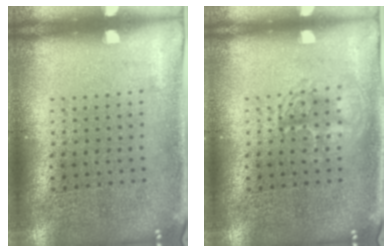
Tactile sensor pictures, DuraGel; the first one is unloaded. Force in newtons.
{"total": 1.9, "press": 1.9, "slide": 0.3}